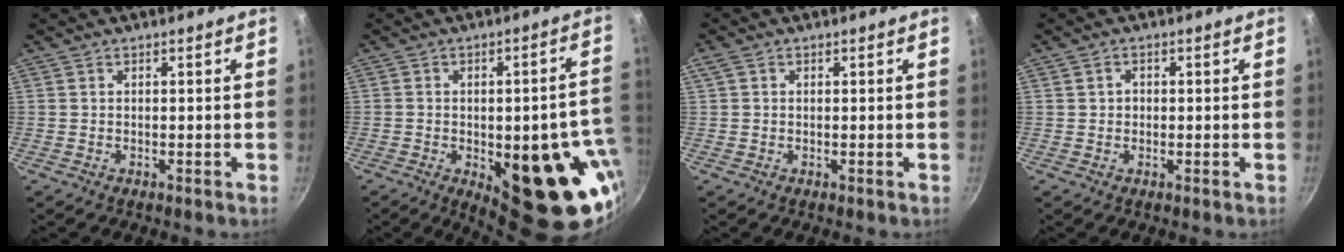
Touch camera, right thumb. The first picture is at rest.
{"total": 21.0, "force": [-5.4, 8.6, 18.5], "torque": [-0.176, 0.009, -0.061]}
{"total": 1.7, "force": [0.5, 1.2, 1.0], "torque": [-0.022, 0.006, 0.011]}
{"total": 1.6, "force": [0.3, 1.4, 0.8], "torque": [-0.009, 0.003, 0.005]}